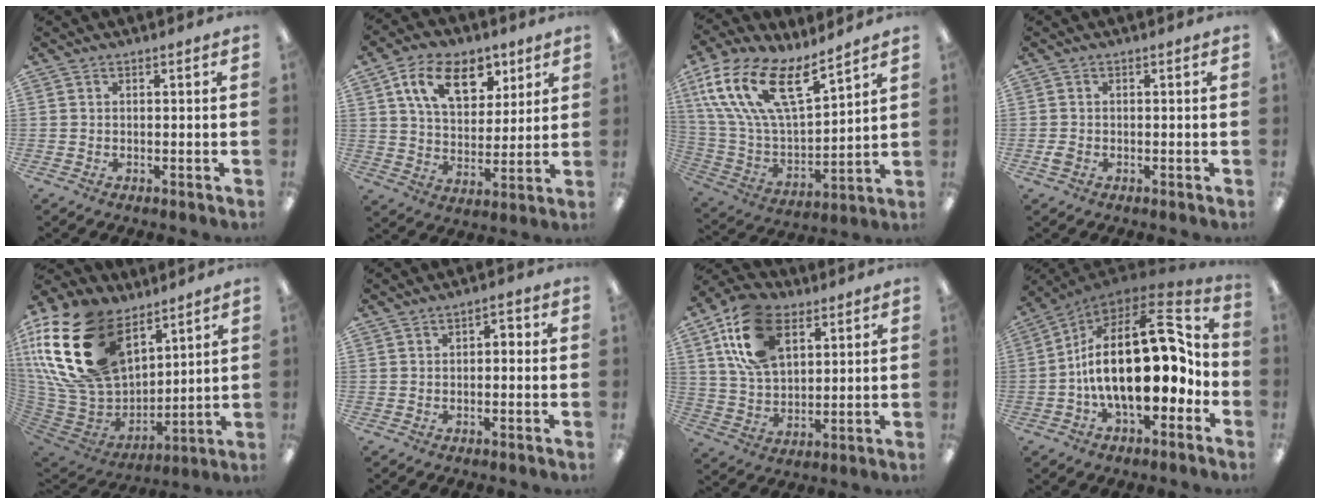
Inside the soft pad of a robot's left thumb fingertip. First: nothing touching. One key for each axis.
{"total": 14.7, "fx": 7.5, "fy": 9.3, "fz": 8.6, "tx": -0.136, "ty": -0.011, "tz": 0.133}
{"total": 21.3, "fx": 12.4, "fy": 9.3, "fz": 14.6, "tx": -0.312, "ty": -0.068, "tz": 0.220}
{"total": 1.5, "fx": -0.6, "fy": 1.2, "fz": 0.8, "tx": -0.014, "ty": 0.004, "tz": -0.011}
{"total": 29.3, "fx": 13.2, "fy": 18.2, "fz": 18.7, "tx": -0.411, "ty": -0.060, "tz": 0.253}
{"total": 2.1, "fx": -0.8, "fy": 1.4, "fz": 1.4, "tx": -0.026, "ty": 0.010, "tz": -0.017}
{"total": 17.4, "fx": 8.2, "fy": 10.8, "fz": 11.0, "tx": -0.215, "ty": -0.004, "tz": 0.152}
{"total": 26.8, "fx": 0.8, "fy": 13.6, "fz": 23.0, "tx": -0.419, "ty": 0.002, "tz": 0.015}